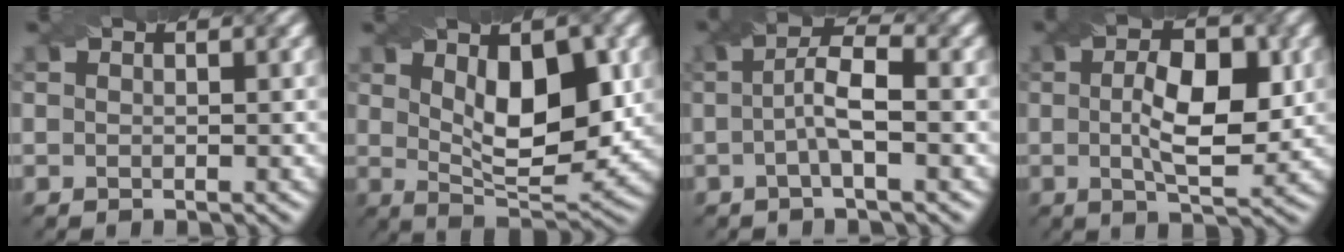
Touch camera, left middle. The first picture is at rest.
{"total": 8.7, "force": [1.9, 3.5, 7.8], "torque": [-0.115, 0.002, 0.032]}
{"total": 3.7, "force": [-0.3, 0.7, 3.6], "torque": [-0.068, 0.009, -0.008]}
{"total": 6.5, "force": [0.4, 2.5, 6.0], "torque": [-0.098, 0.000, 0.006]}